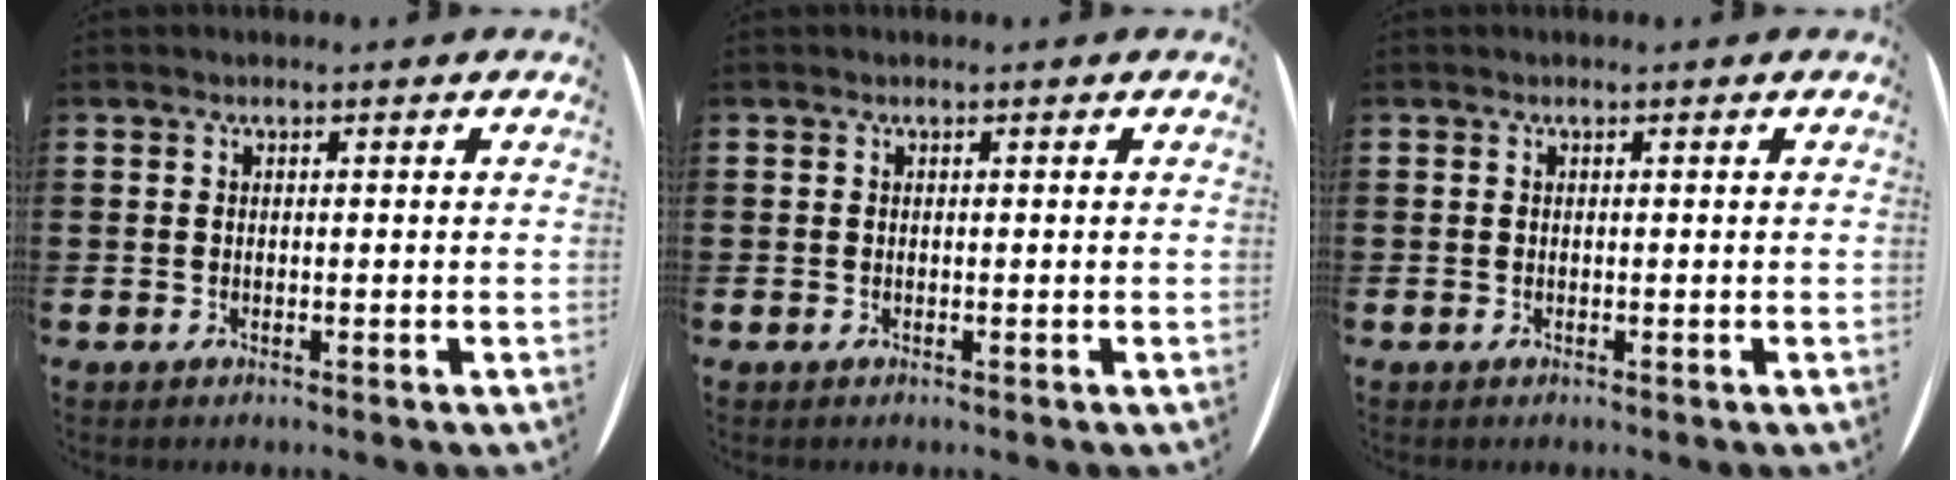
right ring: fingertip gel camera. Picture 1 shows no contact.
{"total": 0.0}
{"total": 0.0}